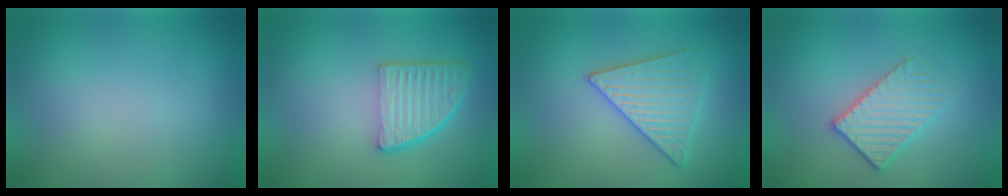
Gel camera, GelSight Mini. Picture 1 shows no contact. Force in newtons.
{"total": 4.7, "press": 3.4, "slide": 3.3}
{"total": 3.2, "press": 3.2, "slide": 0.3}
{"total": 3.2, "press": 2.8, "slide": 1.5}